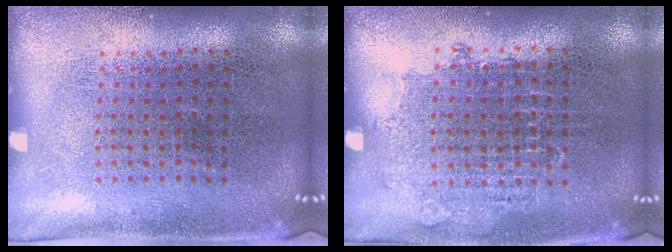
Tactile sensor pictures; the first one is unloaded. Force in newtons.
{"total": 0.5, "press": 0.5, "slide": 0.1}